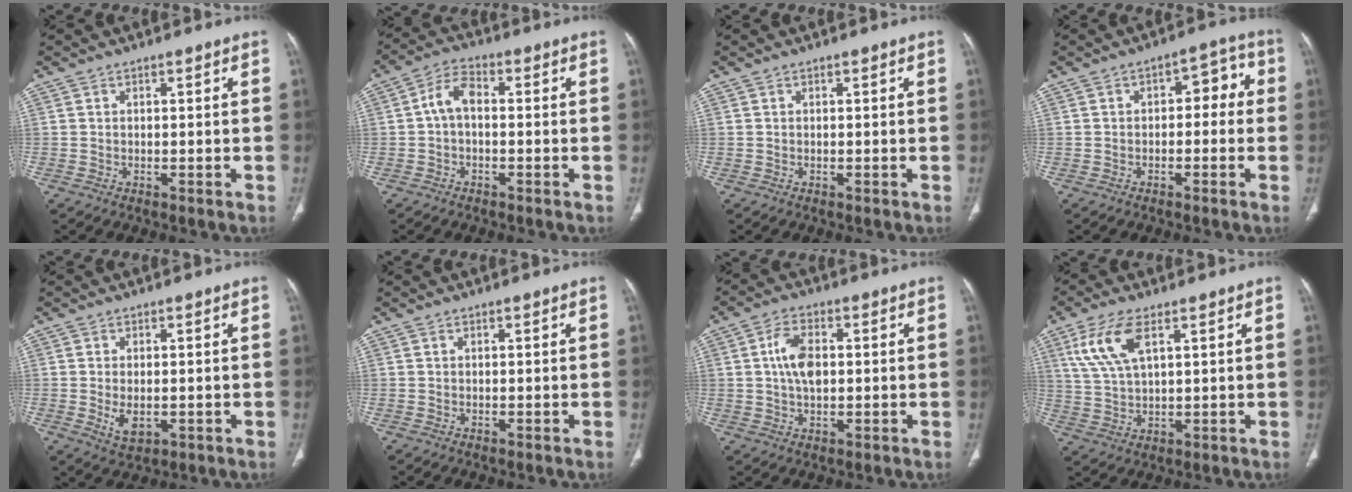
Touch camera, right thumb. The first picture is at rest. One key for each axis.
{"total": 5.2, "fx": -0.2, "fy": 3.0, "fz": 4.2, "tx": -0.075, "ty": 0.019, "tz": -0.015}
{"total": 0.0}
{"total": 5.8, "fx": 0.0, "fy": 3.5, "fz": 4.7, "tx": -0.031, "ty": 0.030, "tz": -0.010}
{"total": 4.2, "fx": -0.7, "fy": 2.4, "fz": 3.4, "tx": -0.060, "ty": -0.008, "tz": -0.003}
{"total": 0.0}
{"total": 5.1, "fx": 0.8, "fy": 3.0, "fz": 4.0, "tx": -0.077, "ty": 0.003, "tz": 0.012}
{"total": 9.1, "fx": 4.2, "fy": 3.7, "fz": 7.2, "tx": -0.157, "ty": -0.008, "tz": 0.090}